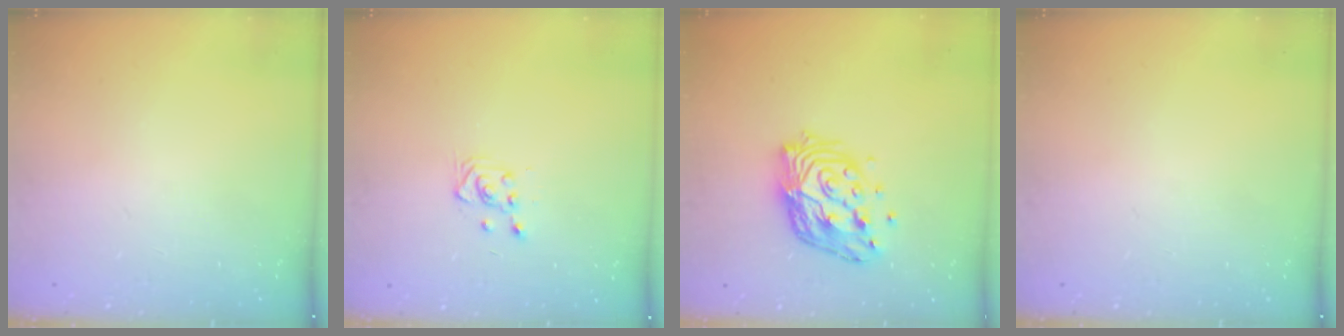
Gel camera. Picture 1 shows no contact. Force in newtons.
{"total": 2.8, "press": 2.7, "slide": 0.7}
{"total": 14.3, "press": 14.2, "slide": 1.2}
{"total": 0.0}